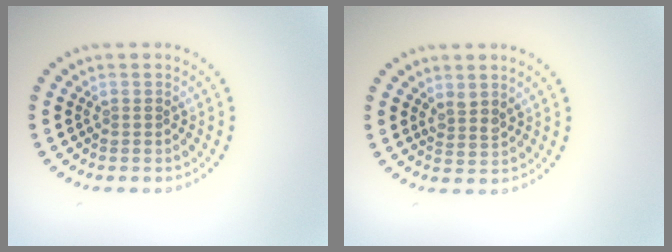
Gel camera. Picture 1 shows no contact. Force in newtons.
{"total": 1.4, "press": 1.1, "slide": 0.9}